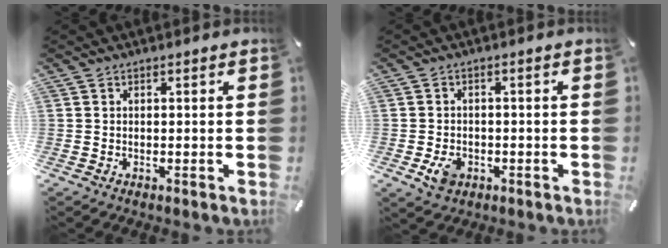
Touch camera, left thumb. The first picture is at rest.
{"total": 4.6, "force": [-1.7, 3.5, 2.4], "torque": [-0.044, 0.001, -0.032]}